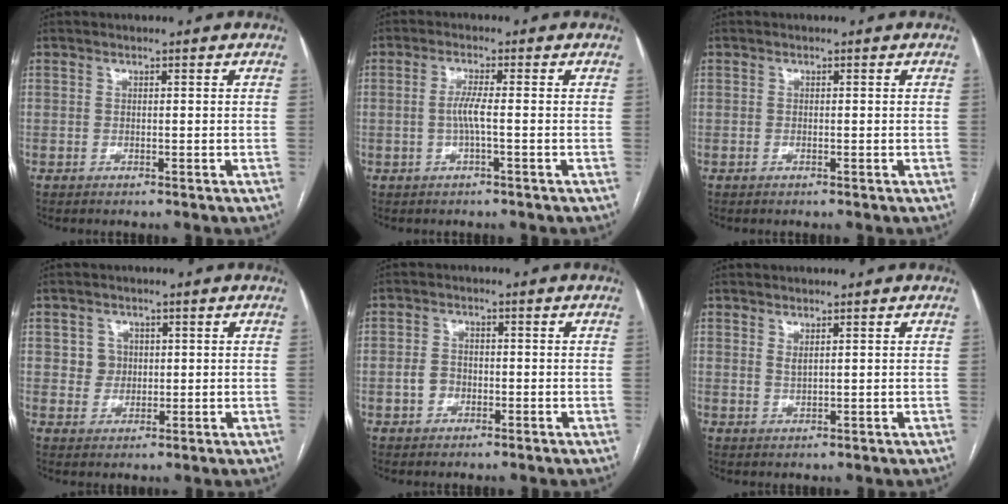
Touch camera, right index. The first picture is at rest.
{"total": 3.0, "force": [-0.5, -0.1, 2.9], "torque": [-0.059, 0.001, -0.010]}
{"total": 0.0}
{"total": 3.1, "force": [0.7, 3.0, 0.4], "torque": [-0.001, 0.007, 0.012]}
{"total": 2.7, "force": [-0.9, 2.2, 1.3], "torque": [-0.025, 0.009, -0.016]}
{"total": 1.1, "force": [0.7, 0.2, 0.8], "torque": [-0.017, -0.004, 0.016]}